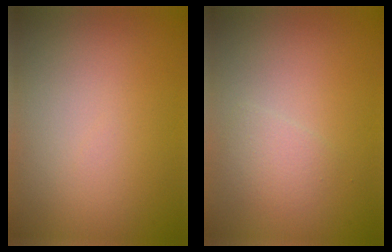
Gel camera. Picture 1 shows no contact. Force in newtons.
{"total": 1.6, "press": 1.6, "slide": 0.1}